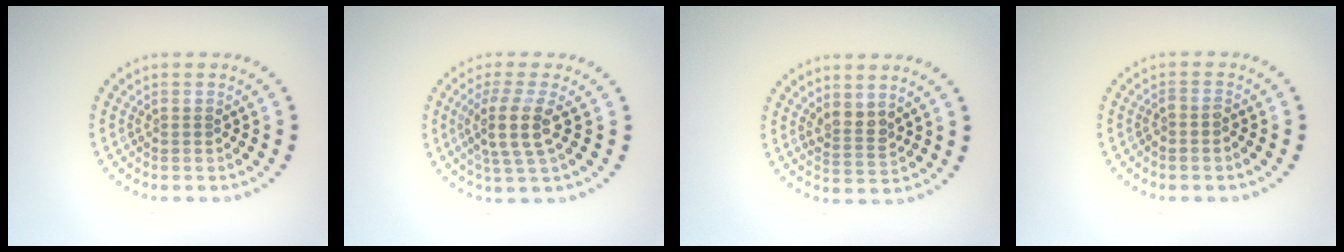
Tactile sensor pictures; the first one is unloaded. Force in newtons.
{"total": 3.6, "press": 3.0, "slide": 2.0}
{"total": 2.1, "press": 1.7, "slide": 1.2}
{"total": 0.7, "press": 0.5, "slide": 0.4}